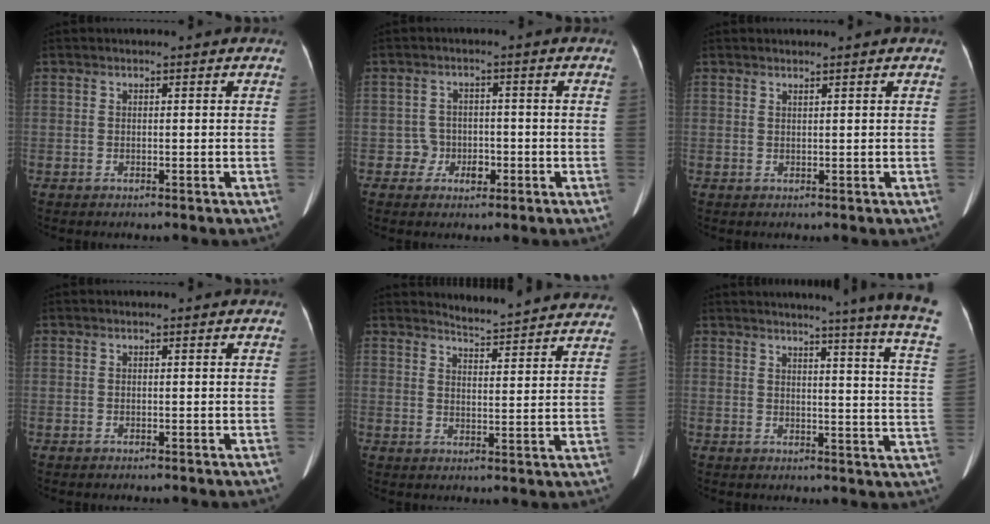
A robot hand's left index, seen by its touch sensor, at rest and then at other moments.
{"total": 3.0, "force": [-1.2, 2.8, 0.3], "torque": [0.004, 0.009, -0.019]}
{"total": 0.7, "force": [0.6, -0.3, 0.3], "torque": [-0.021, -0.006, 0.015]}
{"total": 0.0}
{"total": 15.3, "force": [15.0, 1.0, 2.9], "torque": [-0.030, -0.051, 0.165]}
{"total": 19.0, "force": [16.5, -2.5, 9.2], "torque": [-0.129, -0.102, 0.175]}